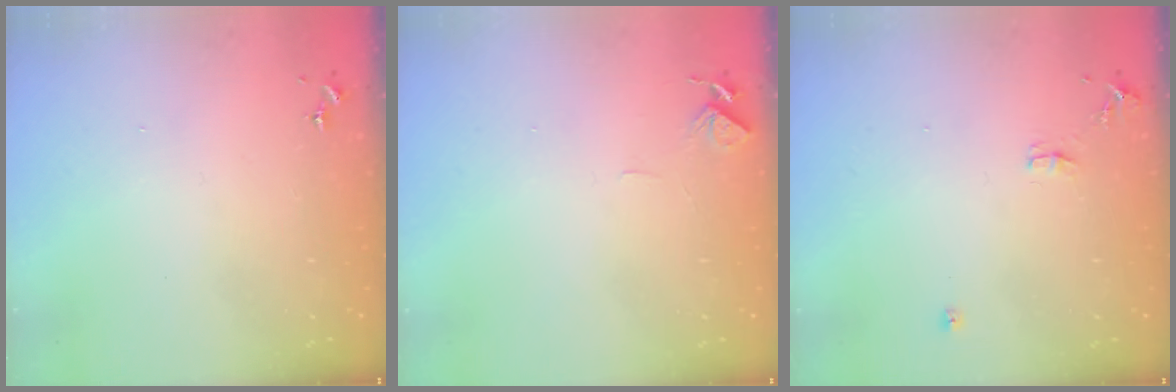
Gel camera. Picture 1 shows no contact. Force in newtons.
{"total": 4.6, "press": 4.5, "slide": 0.4}
{"total": 6.9, "press": 6.9, "slide": 0.9}